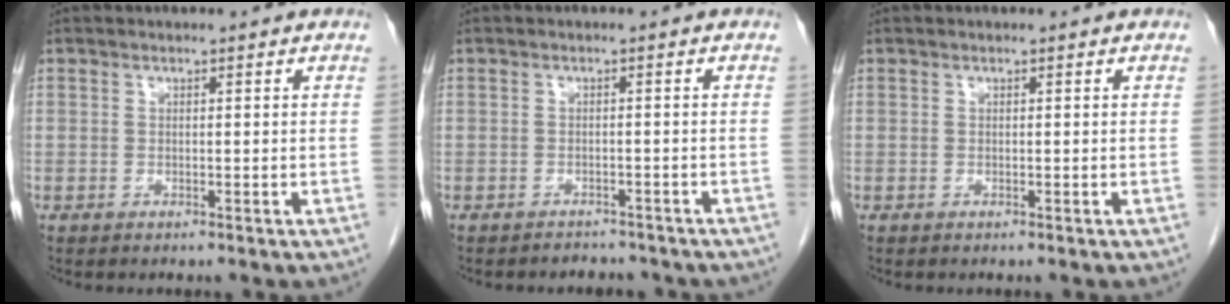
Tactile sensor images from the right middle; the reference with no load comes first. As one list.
[{"total": 4.6, "force": [-4.1, 1.9, 0.5], "torque": [-0.008, 0.003, -0.045]}, {"total": 0.0}]